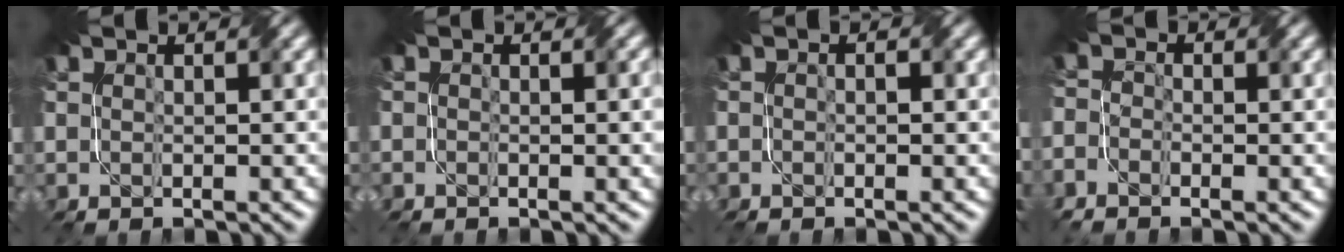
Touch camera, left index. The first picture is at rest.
{"total": 2.0, "force": [-0.3, 1.0, 1.7], "torque": [-0.020, -0.005, -0.007]}
{"total": 0.9, "force": [-0.4, 0.4, 0.7], "torque": [-0.014, -0.001, -0.007]}
{"total": 2.1, "force": [-1.7, 1.2, 0.7], "torque": [-0.021, -0.005, -0.037]}